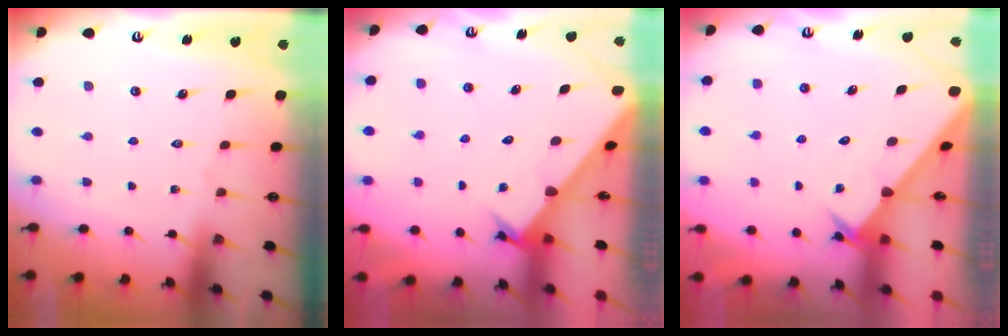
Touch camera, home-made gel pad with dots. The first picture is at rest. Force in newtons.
{"total": 2.7, "press": 2.7, "slide": 0.3}
{"total": 2.5, "press": 2.5, "slide": 0.2}